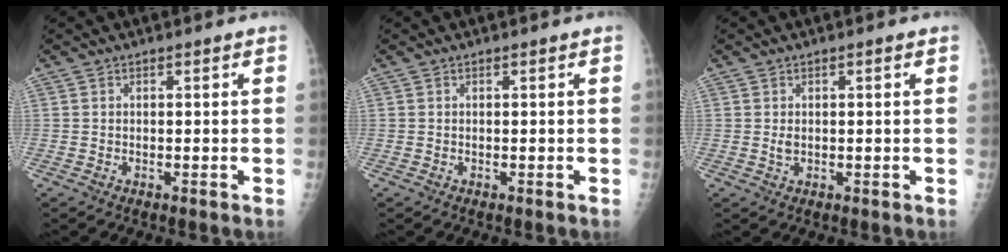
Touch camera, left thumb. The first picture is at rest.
{"total": 0.0}
{"total": 1.6, "force": [0.2, 0.9, 1.3], "torque": [-0.018, 0.000, 0.006]}